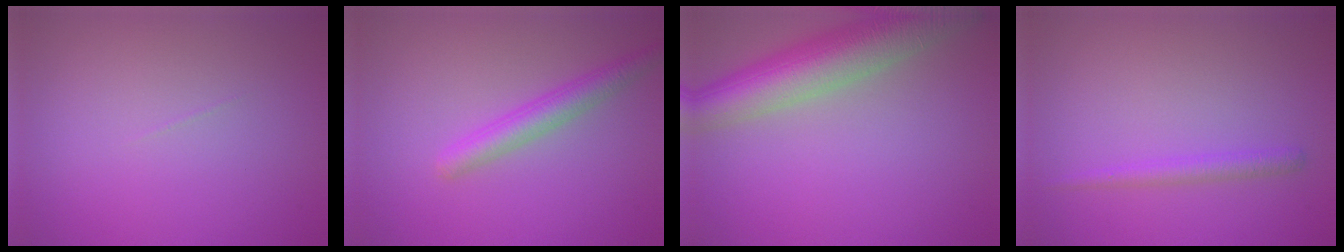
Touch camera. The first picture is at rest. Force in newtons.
{"total": 3.0, "press": 3.0, "slide": 0.0}
{"total": 8.4, "press": 8.4, "slide": 0.5}
{"total": 1.5, "press": 1.5, "slide": 0.1}